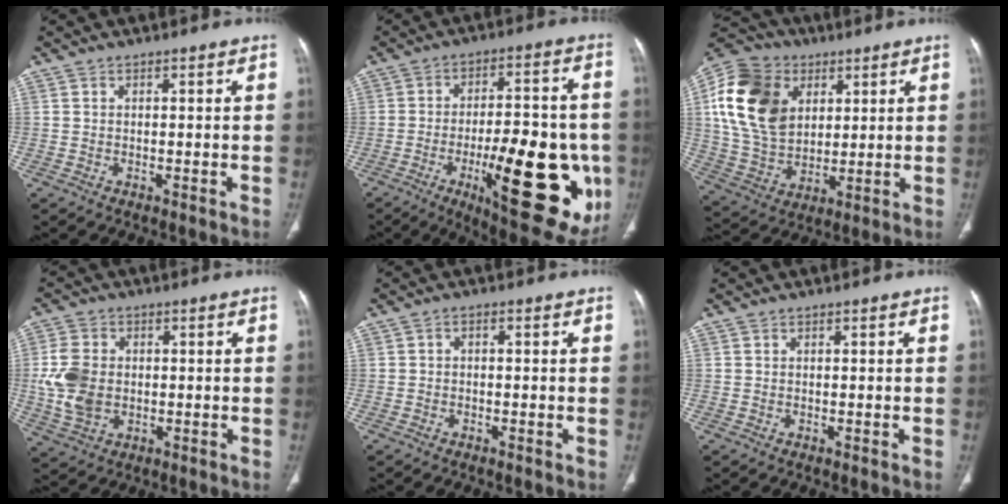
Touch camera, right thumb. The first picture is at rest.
{"total": 26.7, "force": [-7.3, 9.6, 23.8], "torque": [-0.275, -0.001, -0.084]}
{"total": 20.1, "force": [5.8, 14.6, 12.5], "torque": [-0.234, -0.004, 0.111]}
{"total": 9.2, "force": [-0.3, 6.7, 6.3], "torque": [-0.127, 0.000, -0.001]}
{"total": 0.8, "force": [-0.2, 0.5, 0.6], "torque": [-0.007, 0.005, -0.009]}
{"total": 0.0}